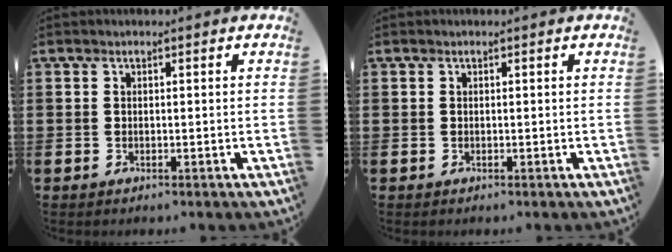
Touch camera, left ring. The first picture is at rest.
{"total": 0.0}